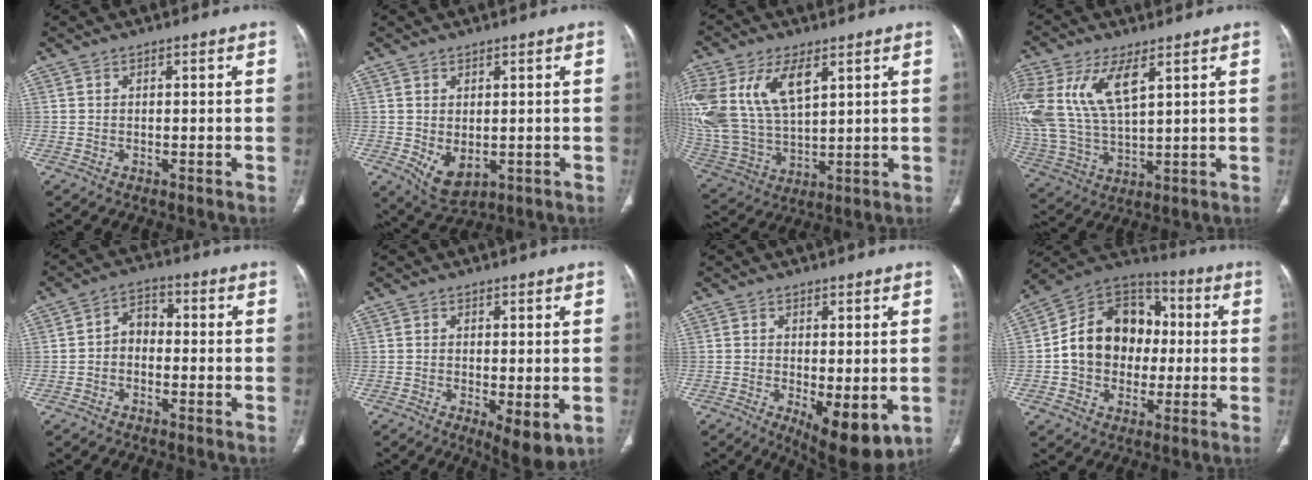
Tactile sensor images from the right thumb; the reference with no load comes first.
{"total": 5.7, "force": [-0.8, 3.5, 4.4], "torque": [-0.068, -0.010, 0.007]}
{"total": 22.0, "force": [8.3, 12.3, 16.2], "torque": [-0.371, -0.008, 0.167]}
{"total": 18.5, "force": [6.9, 8.8, 14.8], "torque": [-0.343, -0.012, 0.142]}
{"total": 4.6, "force": [-0.9, 3.5, 2.9], "torque": [-0.035, 0.021, -0.029]}
{"total": 6.6, "force": [-1.7, 2.3, 6.0], "torque": [-0.091, -0.021, -0.020]}
{"total": 10.0, "force": [-2.7, 3.8, 8.8], "torque": [-0.121, -0.023, -0.029]}
{"total": 17.3, "force": [-0.2, 13.8, 10.5], "torque": [-0.132, 0.034, -0.008]}